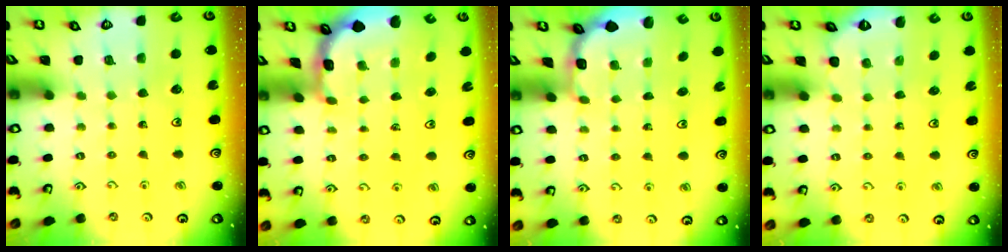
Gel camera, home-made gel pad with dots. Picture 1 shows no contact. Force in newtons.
{"total": 1.8, "press": 1.8, "slide": 0.2}
{"total": 1.9, "press": 1.8, "slide": 0.7}
{"total": 1.9, "press": 0.7, "slide": 1.8}